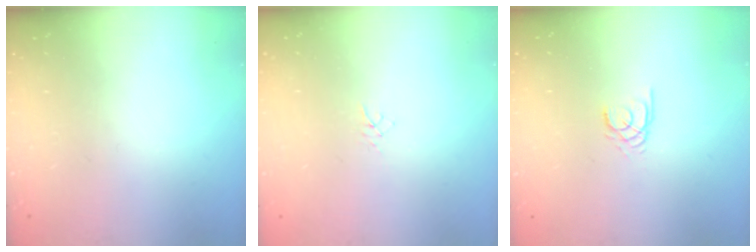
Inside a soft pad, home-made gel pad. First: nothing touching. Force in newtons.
{"total": 1.9, "press": 1.9, "slide": 0.3}
{"total": 2.4, "press": 2.4, "slide": 0.1}